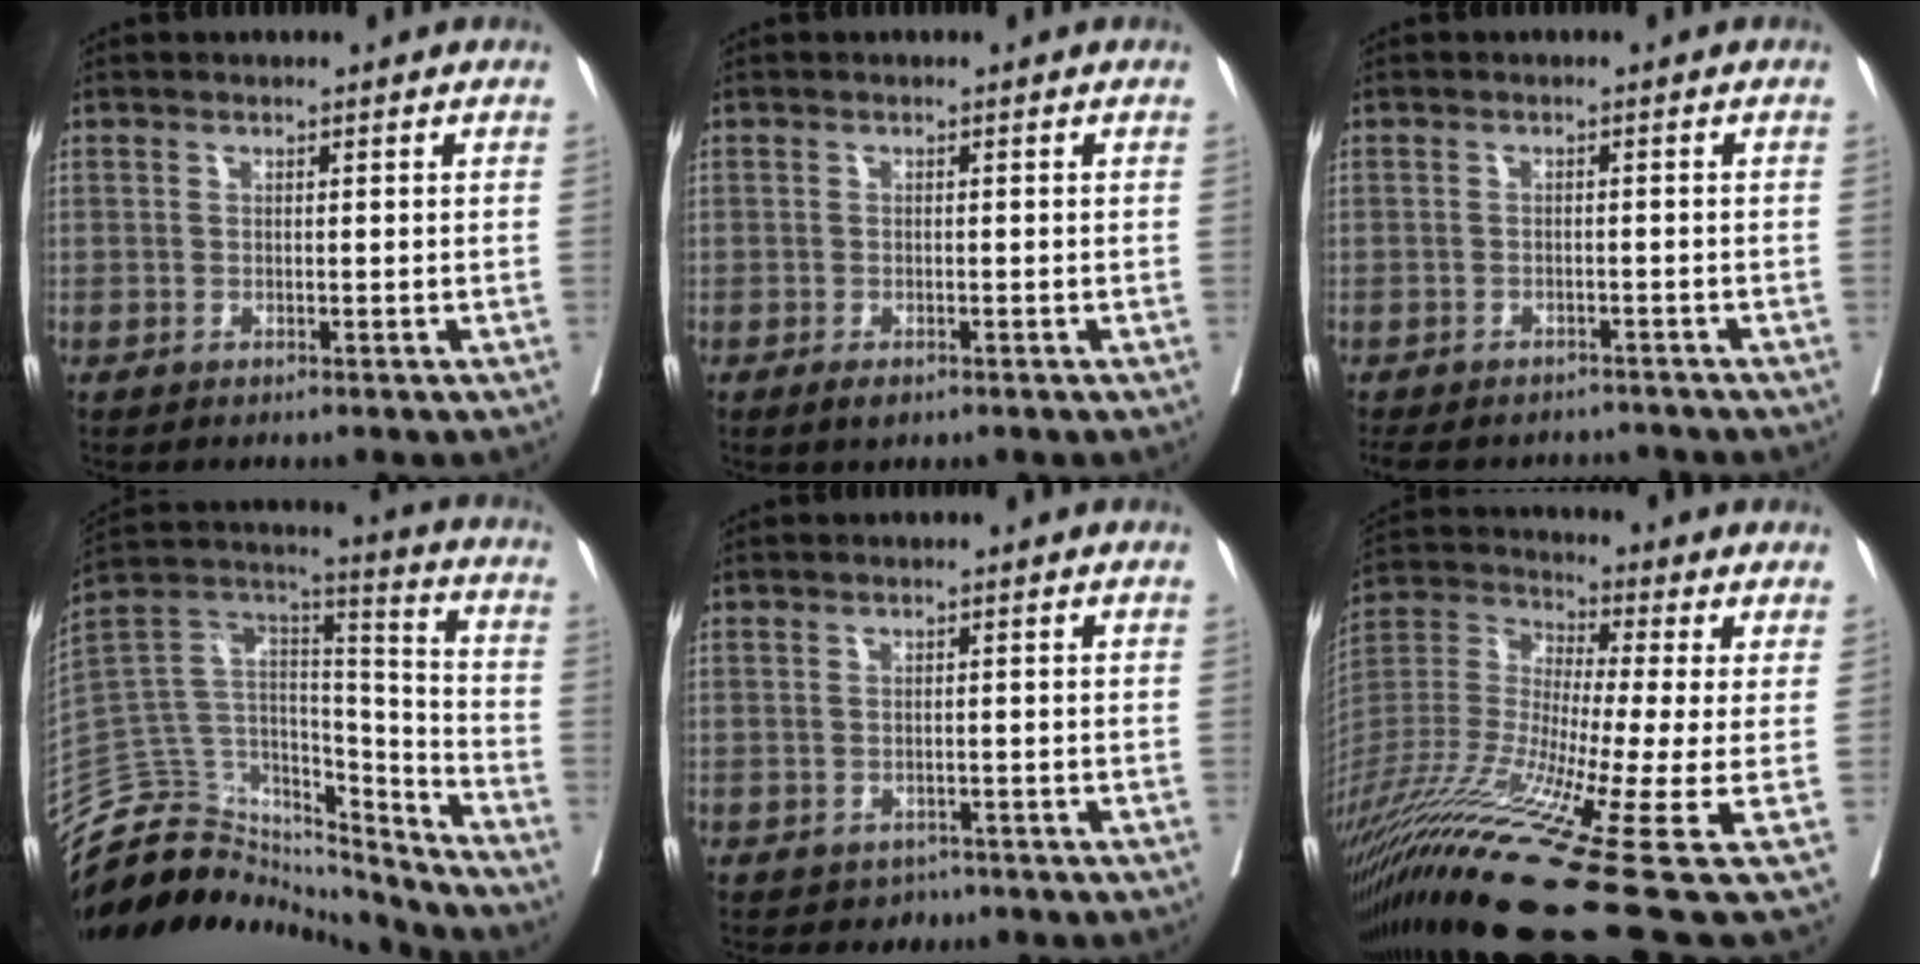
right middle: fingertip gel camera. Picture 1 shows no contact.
{"total": 1.9, "force": [-1.3, 0.7, 1.3], "torque": [-0.018, -0.002, -0.017]}
{"total": 10.8, "force": [-9.8, 3.5, 2.9], "torque": [-0.065, 0.002, -0.125]}
{"total": 23.2, "force": [-21.3, 7.9, 4.7], "torque": [-0.115, 0.069, -0.345]}
{"total": 2.2, "force": [-1.5, 1.6, 0.2], "torque": [-0.005, 0.004, -0.021]}
{"total": 22.9, "force": [-12.1, -0.4, 19.5], "torque": [-0.386, -0.056, -0.229]}